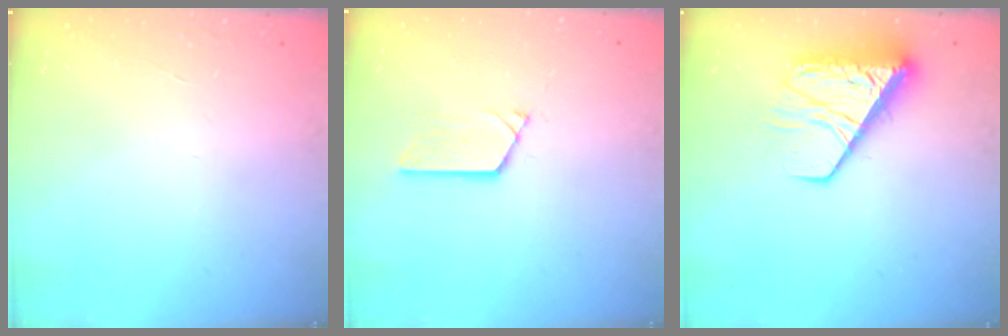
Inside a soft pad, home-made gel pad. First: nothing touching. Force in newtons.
{"total": 2.7, "press": 2.7, "slide": 0.0}
{"total": 12.0, "press": 11.9, "slide": 1.4}